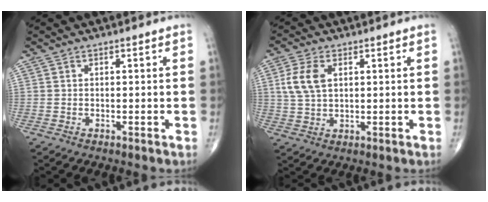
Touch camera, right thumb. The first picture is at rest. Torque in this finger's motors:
{"motor_torque": [-0.54, 0.60, 0.17, -0.08, 0.04]}